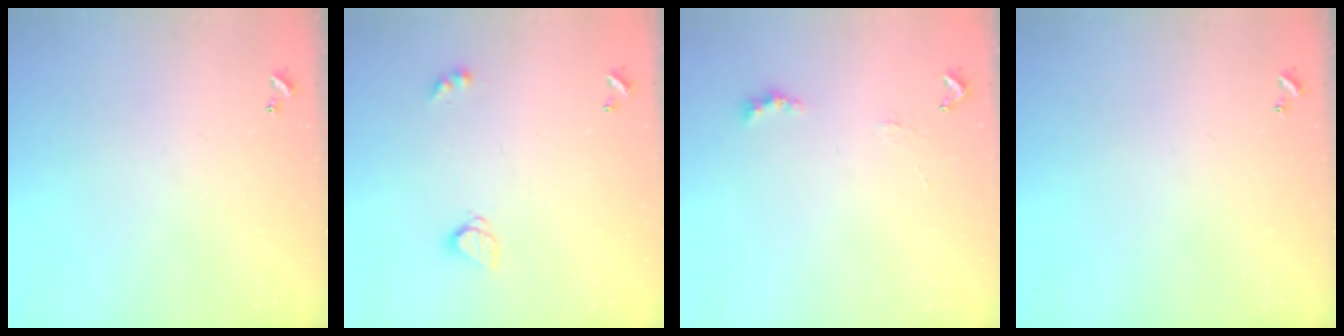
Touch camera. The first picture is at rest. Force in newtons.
{"total": 3.3, "press": 3.2, "slide": 0.4}
{"total": 2.0, "press": 1.9, "slide": 0.6}
{"total": 0.0}